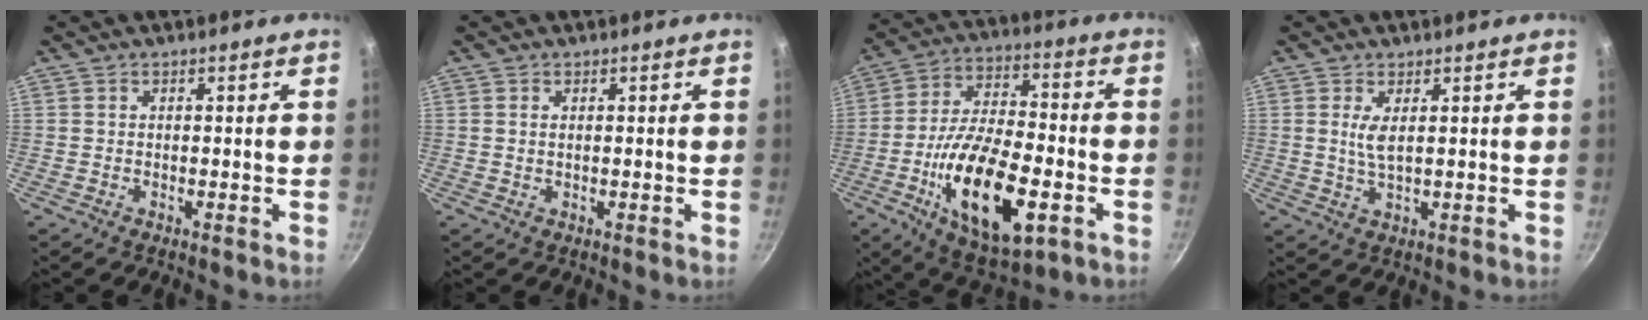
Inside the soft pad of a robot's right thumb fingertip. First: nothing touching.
{"total": 0.9, "force": [0.3, 0.5, 0.6], "torque": [-0.011, 0.001, 0.004]}
{"total": 21.6, "force": [-6.8, 9.5, 18.2], "torque": [-0.308, 0.022, -0.112]}
{"total": 3.5, "force": [1.0, 1.1, 3.1], "torque": [-0.064, -0.011, 0.022]}